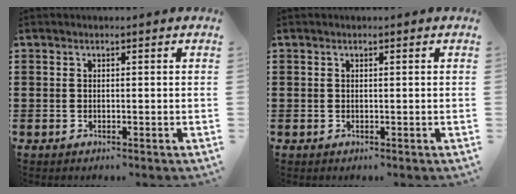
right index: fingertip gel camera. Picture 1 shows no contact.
{"total": 0.0}